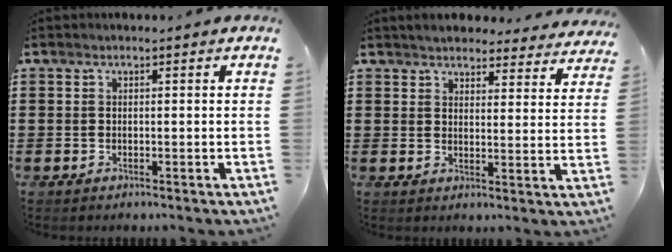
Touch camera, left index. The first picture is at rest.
{"total": 4.2, "force": [4.2, 0.2, 0.5], "torque": [-0.018, -0.022, 0.073]}